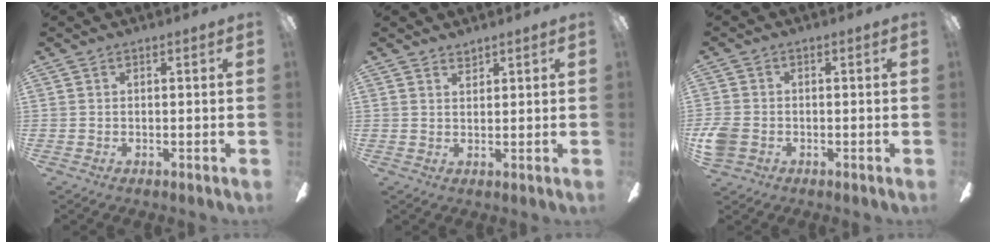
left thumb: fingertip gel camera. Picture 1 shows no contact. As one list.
[{"total": 1.8, "force": [1.7, 0.3, 0.0], "torque": [-0.002, -0.004, 0.033]}, {"total": 4.8, "force": [-1.4, 3.9, 2.5], "torque": [-0.059, 0.009, -0.026]}]